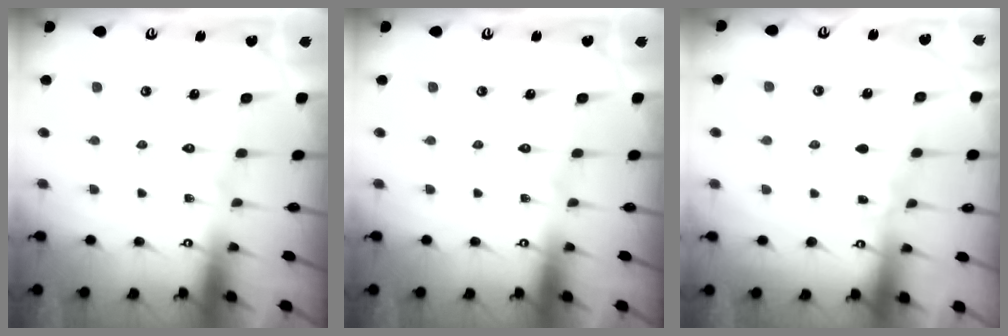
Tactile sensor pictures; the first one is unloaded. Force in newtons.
{"total": 0.0}
{"total": 4.0, "press": 4.0, "slide": 0.5}